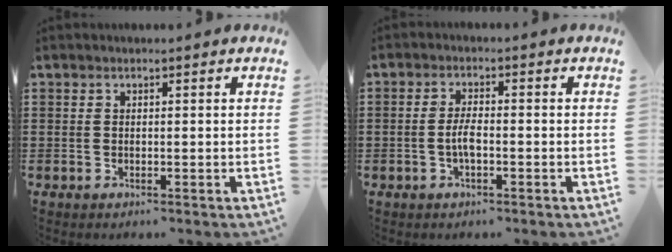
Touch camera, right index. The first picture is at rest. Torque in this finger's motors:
{"motor_torque": [2.14, 0.00, 0.09, 0.07]}